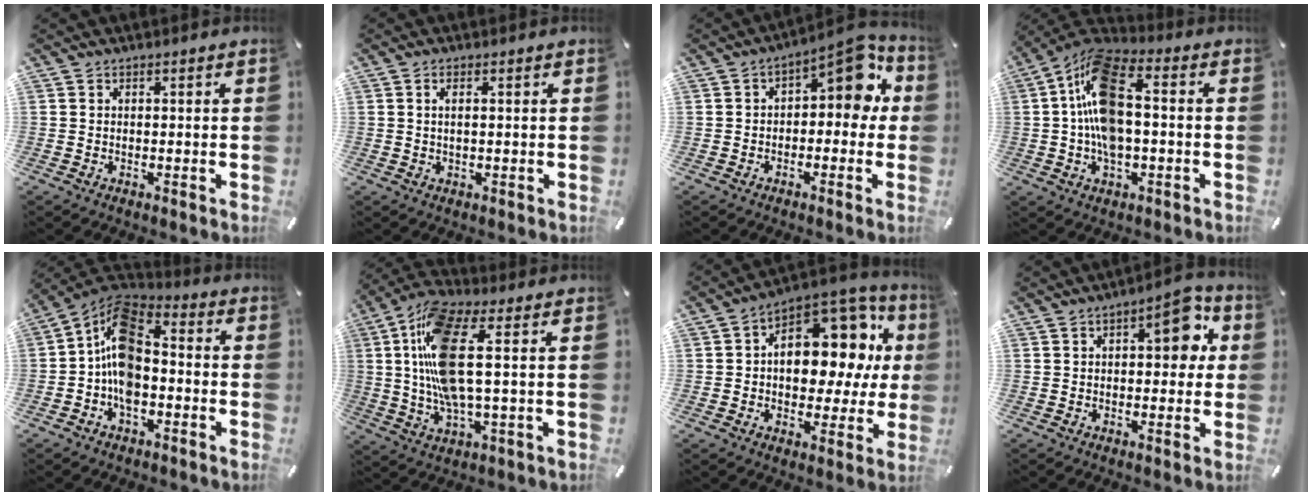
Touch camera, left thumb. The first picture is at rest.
{"total": 1.7, "force": [0.4, 0.5, 1.6], "torque": [-0.033, 0.001, 0.006]}
{"total": 8.6, "force": [3.2, 4.1, 6.8], "torque": [-0.082, -0.030, 0.045]}
{"total": 13.7, "force": [-0.3, 7.3, 11.6], "torque": [-0.239, 0.008, -0.002]}
{"total": 12.3, "force": [-2.8, 7.7, 9.2], "torque": [-0.177, 0.012, -0.053]}
{"total": 15.7, "force": [2.6, 5.3, 14.5], "torque": [-0.315, -0.016, 0.039]}
{"total": 15.7, "force": [4.4, 10.8, 10.5], "torque": [-0.131, -0.046, 0.079]}
{"total": 9.9, "force": [2.4, 4.8, 8.3], "torque": [-0.093, -0.007, 0.030]}